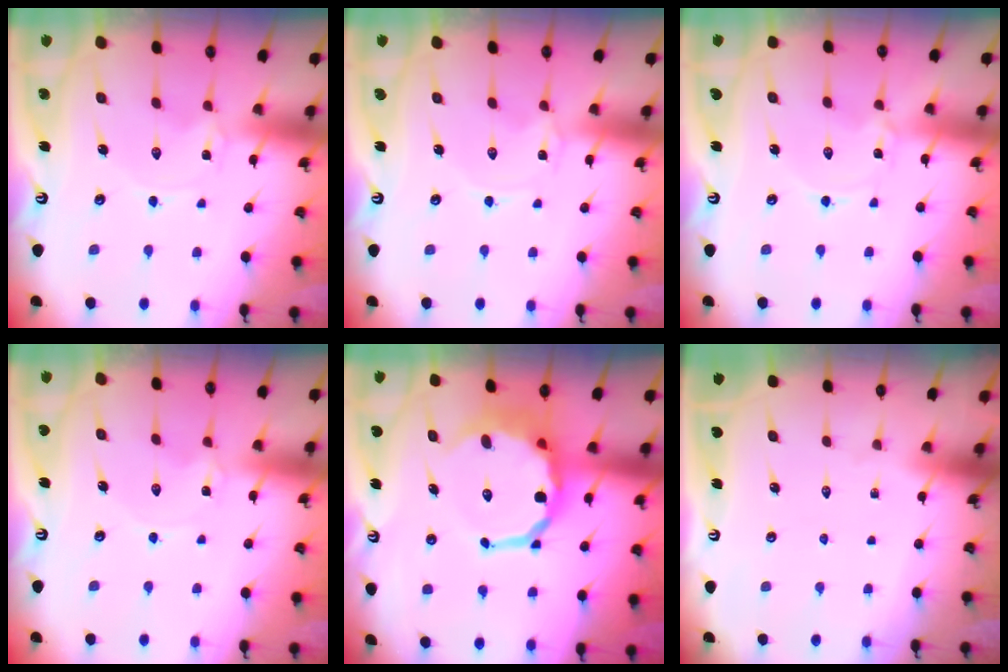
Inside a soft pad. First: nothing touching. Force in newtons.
{"total": 0.0}
{"total": 0.9, "press": 0.9, "slide": 0.1}
{"total": 1.1, "press": 1.1, "slide": 0.2}
{"total": 12.7, "press": 12.4, "slide": 3.1}
{"total": 0.0}